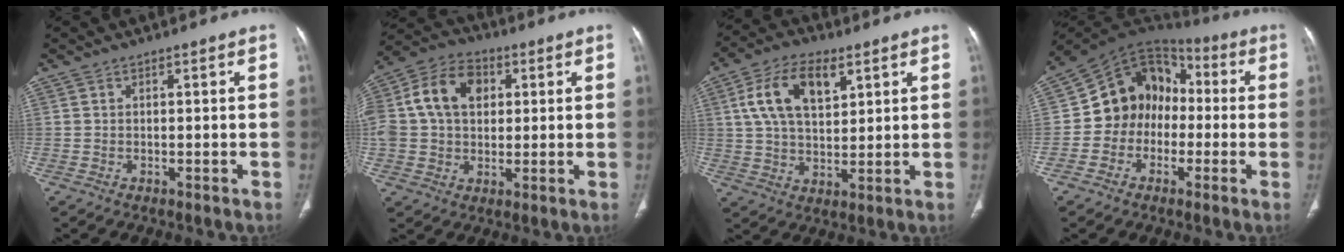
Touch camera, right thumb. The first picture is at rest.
{"total": 15.7, "force": [3.3, 11.5, 10.2], "torque": [-0.193, 0.021, 0.052]}
{"total": 12.4, "force": [4.8, 6.8, 9.2], "torque": [-0.161, -0.004, 0.088]}
{"total": 13.7, "force": [-1.8, 11.5, 7.2], "torque": [-0.075, 0.049, -0.047]}